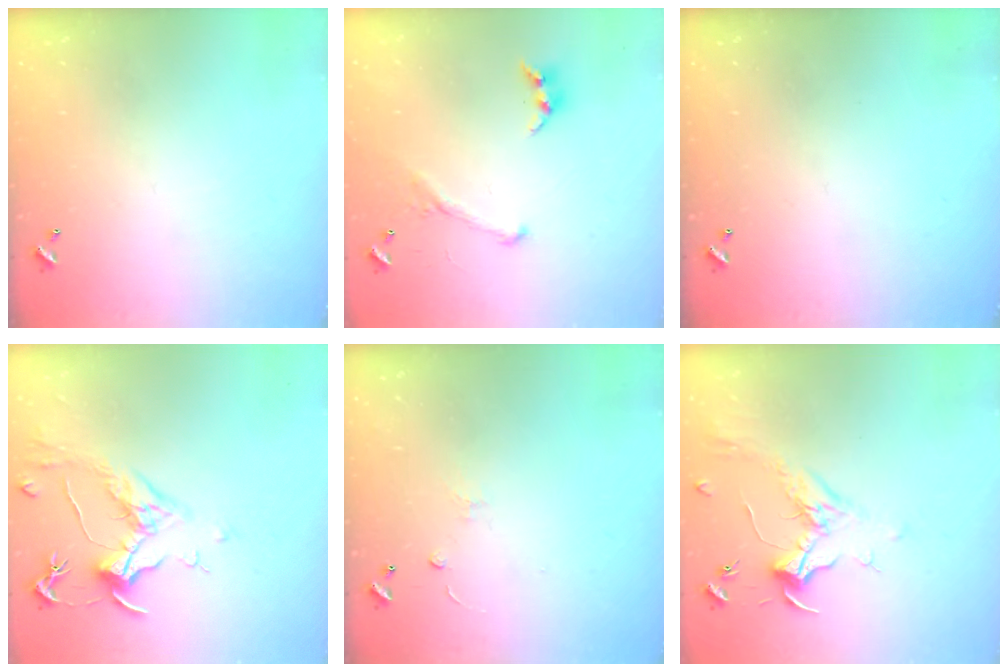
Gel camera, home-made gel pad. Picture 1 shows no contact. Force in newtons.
{"total": 2.8, "press": 2.6, "slide": 1.0}
{"total": 0.0}
{"total": 1.8, "press": 1.6, "slide": 0.9}
{"total": 1.6, "press": 1.5, "slide": 0.4}
{"total": 1.9, "press": 1.7, "slide": 0.7}